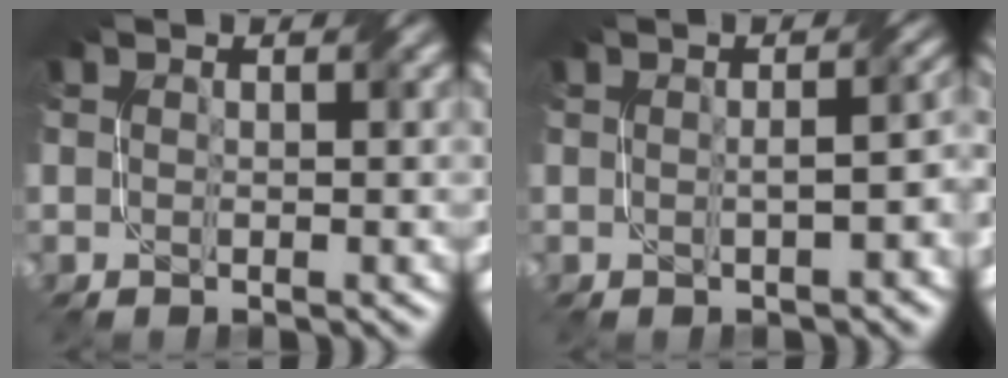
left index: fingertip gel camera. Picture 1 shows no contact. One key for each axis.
{"total": 3.0, "fx": -0.5, "fy": 1.2, "fz": 2.7, "tx": -0.030, "ty": 0.008, "tz": 0.002}